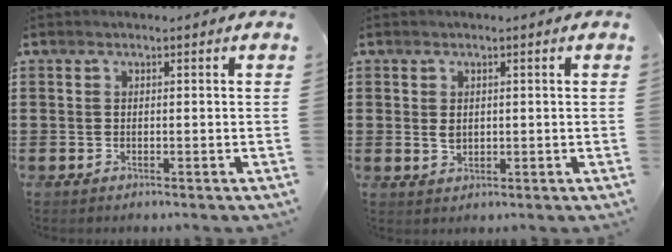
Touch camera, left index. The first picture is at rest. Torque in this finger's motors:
{"motor_torque": [0.28, 0.08, 0.26, 0.02]}